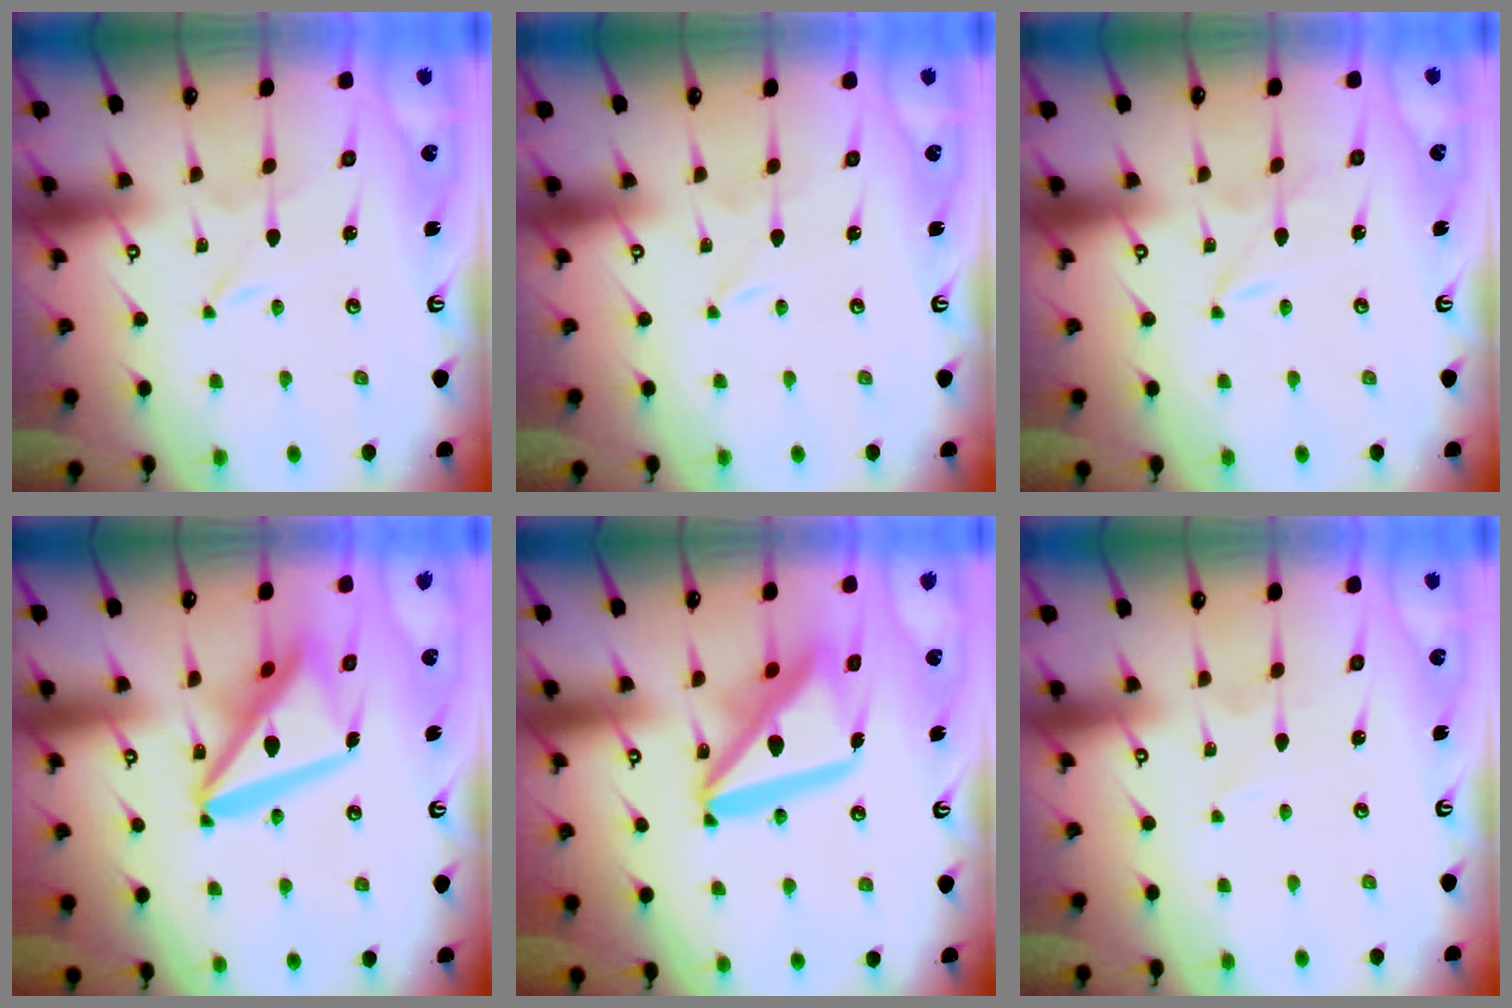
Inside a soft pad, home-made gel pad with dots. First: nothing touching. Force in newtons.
{"total": 0.0}
{"total": 1.5, "press": 1.4, "slide": 0.2}
{"total": 16.4, "press": 16.3, "slide": 2.0}
{"total": 18.4, "press": 18.3, "slide": 2.1}
{"total": 1.9, "press": 1.9, "slide": 0.2}